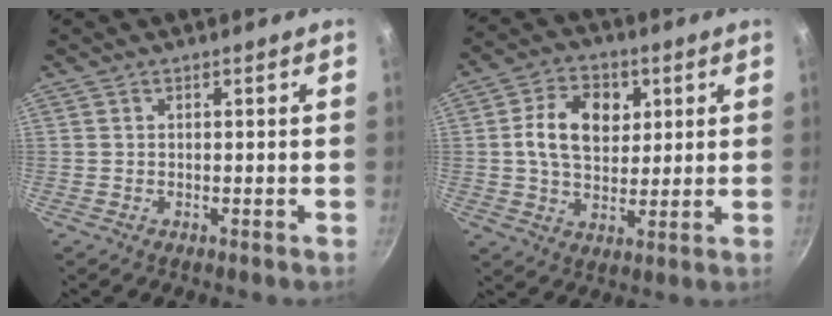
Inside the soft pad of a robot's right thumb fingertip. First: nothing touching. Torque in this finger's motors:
{"motor_torque": [0.45, 2.65, 1.04, 0.72, 0.07]}